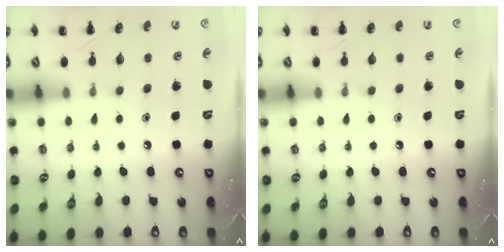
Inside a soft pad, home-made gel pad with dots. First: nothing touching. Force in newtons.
{"total": 0.0}